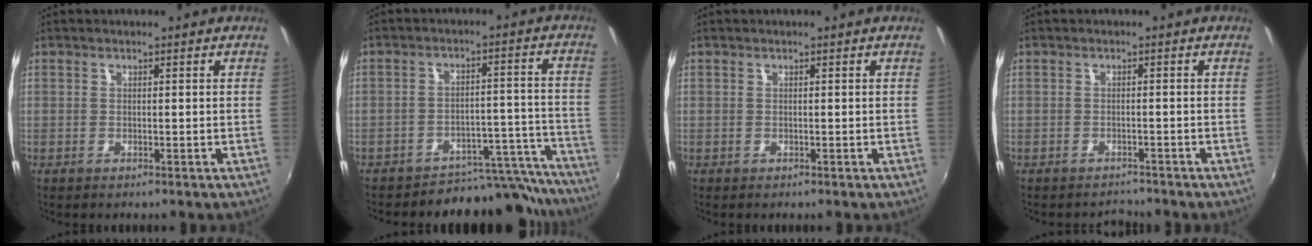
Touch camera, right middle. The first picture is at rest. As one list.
[{"total": 14.1, "force": [-13.5, 4.1, 1.3], "torque": [0.008, 0.058, -0.170]}, {"total": 0.0}, {"total": 2.2, "force": [-2.1, 0.6, -0.2], "torque": [0.002, 0.002, -0.032]}]